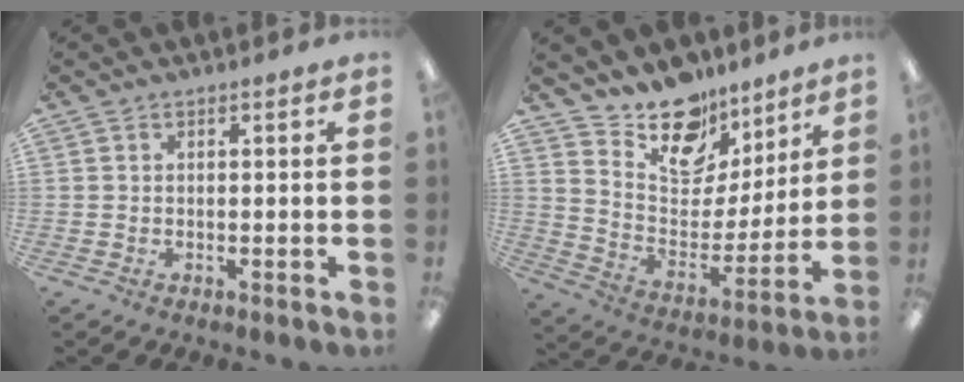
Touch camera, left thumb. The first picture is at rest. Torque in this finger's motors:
{"motor_torque": [0.37, 0.13, -0.14, -0.43, 0.07]}